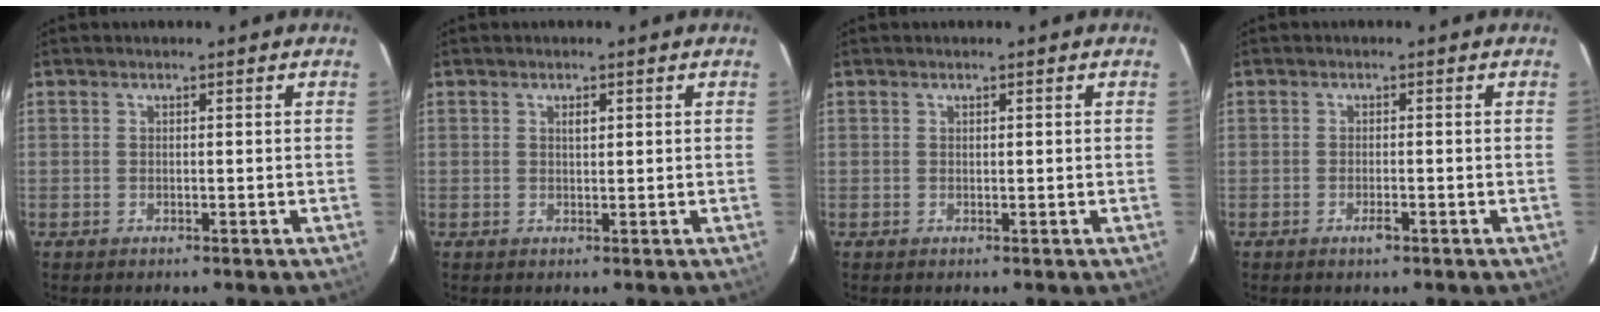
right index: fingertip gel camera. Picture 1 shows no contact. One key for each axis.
{"total": 1.2, "fx": 0.5, "fy": 0.5, "fz": 1.0, "tx": -0.016, "ty": 0.000, "tz": 0.008}
{"total": 0.0}
{"total": 1.4, "fx": -0.8, "fy": 0.3, "fz": 1.0, "tx": -0.020, "ty": -0.001, "tz": -0.012}